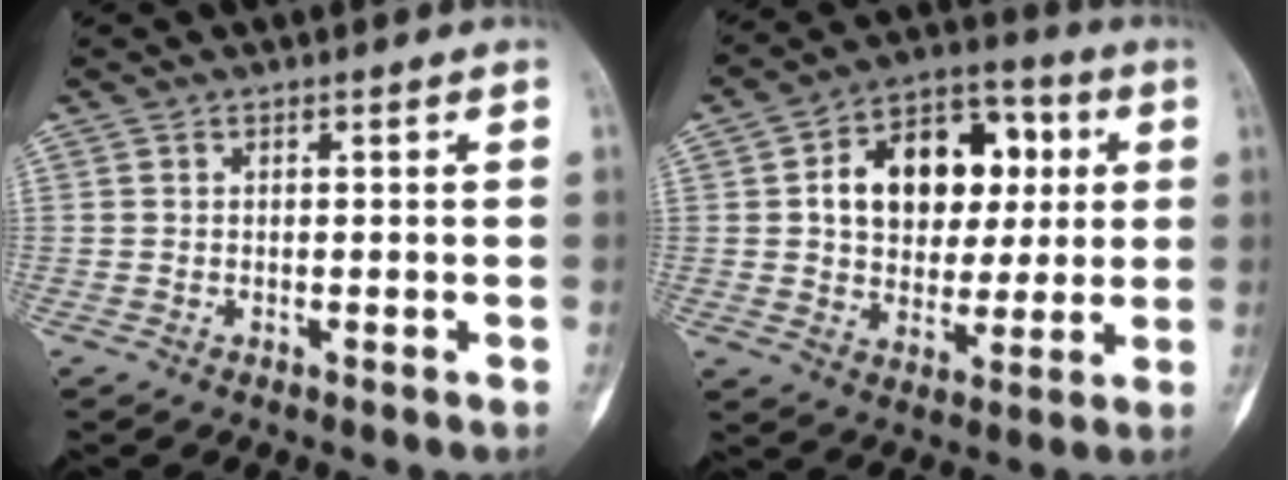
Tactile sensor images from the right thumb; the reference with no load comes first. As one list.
[{"total": 17.7, "force": [3.5, 12.4, 12.1], "torque": [-0.139, 0.017, 0.053]}]